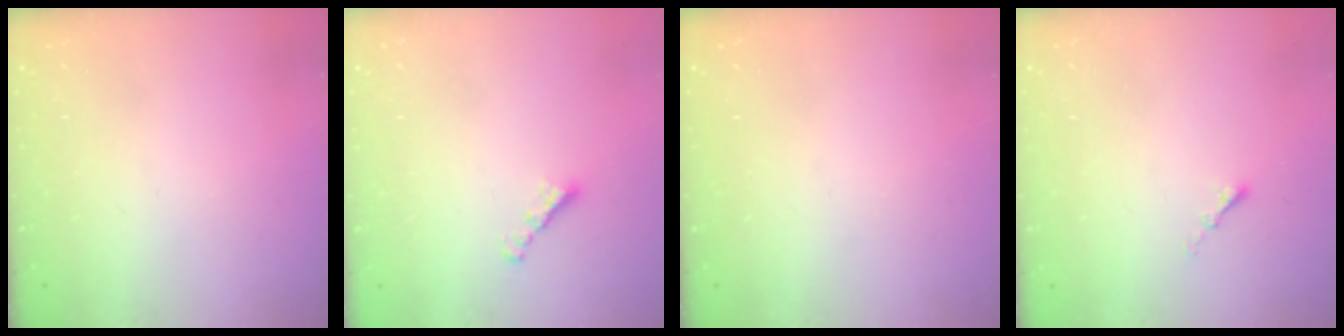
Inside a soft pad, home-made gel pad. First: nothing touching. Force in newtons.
{"total": 2.5, "press": 2.5, "slide": 0.5}
{"total": 0.0}
{"total": 1.1, "press": 1.0, "slide": 0.5}